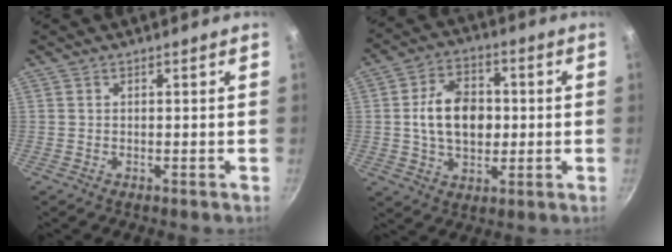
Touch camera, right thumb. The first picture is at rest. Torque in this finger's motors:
{"motor_torque": [0.37, 2.75, 1.09, -0.11, 0.07]}